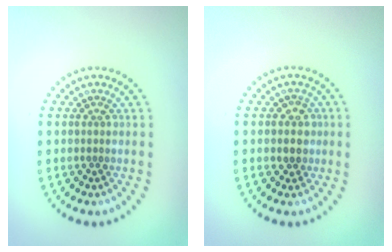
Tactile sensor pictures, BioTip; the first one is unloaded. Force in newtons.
{"total": 1.9, "press": 1.8, "slide": 0.8}